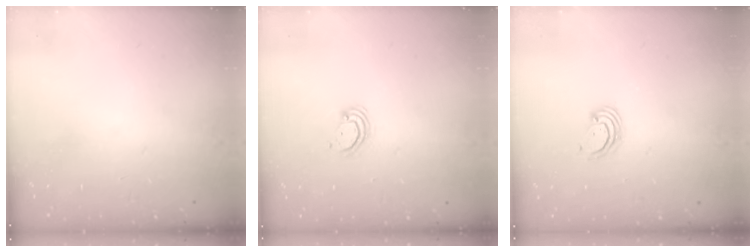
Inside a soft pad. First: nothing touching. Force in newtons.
{"total": 4.2, "press": 4.2, "slide": 0.4}
{"total": 2.8, "press": 2.8, "slide": 0.3}